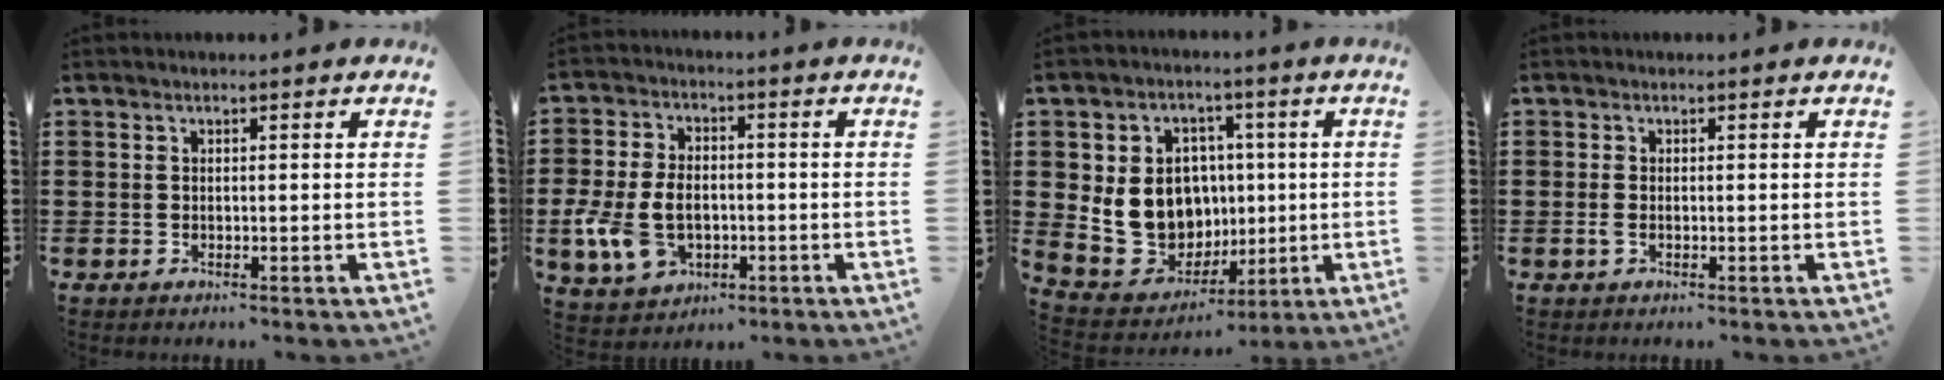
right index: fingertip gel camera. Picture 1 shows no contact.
{"total": 8.7, "force": [-1.9, 6.1, 5.8], "torque": [-0.144, 0.007, -0.038]}
{"total": 12.0, "force": [0.5, 10.4, 5.9], "torque": [-0.149, 0.005, 0.017]}
{"total": 1.0, "force": [-0.2, 0.4, 0.9], "torque": [-0.026, -0.003, -0.006]}